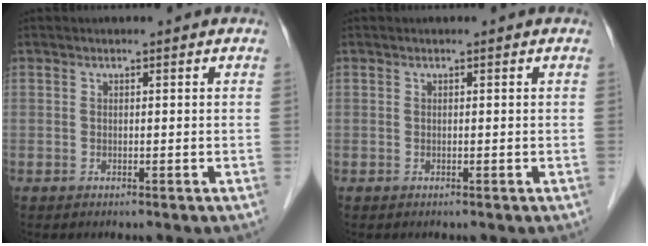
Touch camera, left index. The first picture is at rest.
{"total": 0.0}